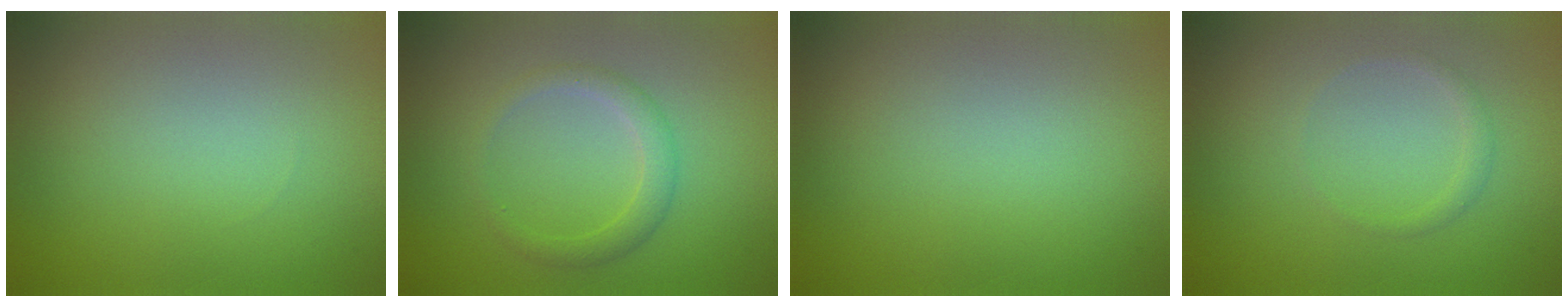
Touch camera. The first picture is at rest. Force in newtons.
{"total": 2.1, "press": 2.1, "slide": 0.1}
{"total": 0.0}
{"total": 0.9, "press": 0.8, "slide": 0.1}